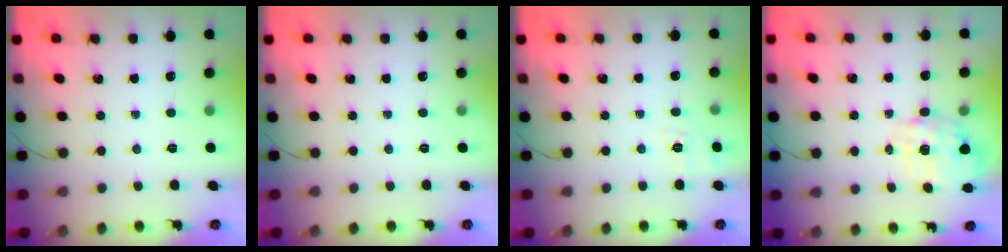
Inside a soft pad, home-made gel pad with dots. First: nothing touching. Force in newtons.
{"total": 0.0}
{"total": 2.4, "press": 1.1, "slide": 2.1}
{"total": 2.8, "press": 2.6, "slide": 0.9}